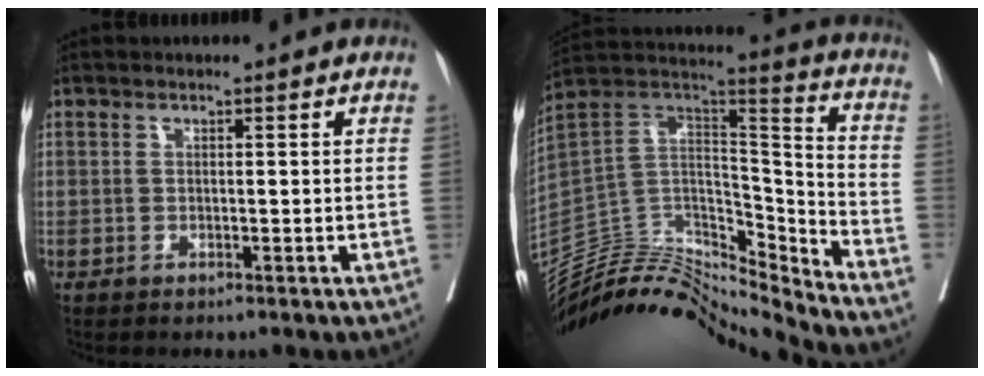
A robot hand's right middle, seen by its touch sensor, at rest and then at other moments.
{"total": 21.1, "force": [-20.6, 2.8, 3.7], "torque": [-0.060, 0.058, -0.348]}